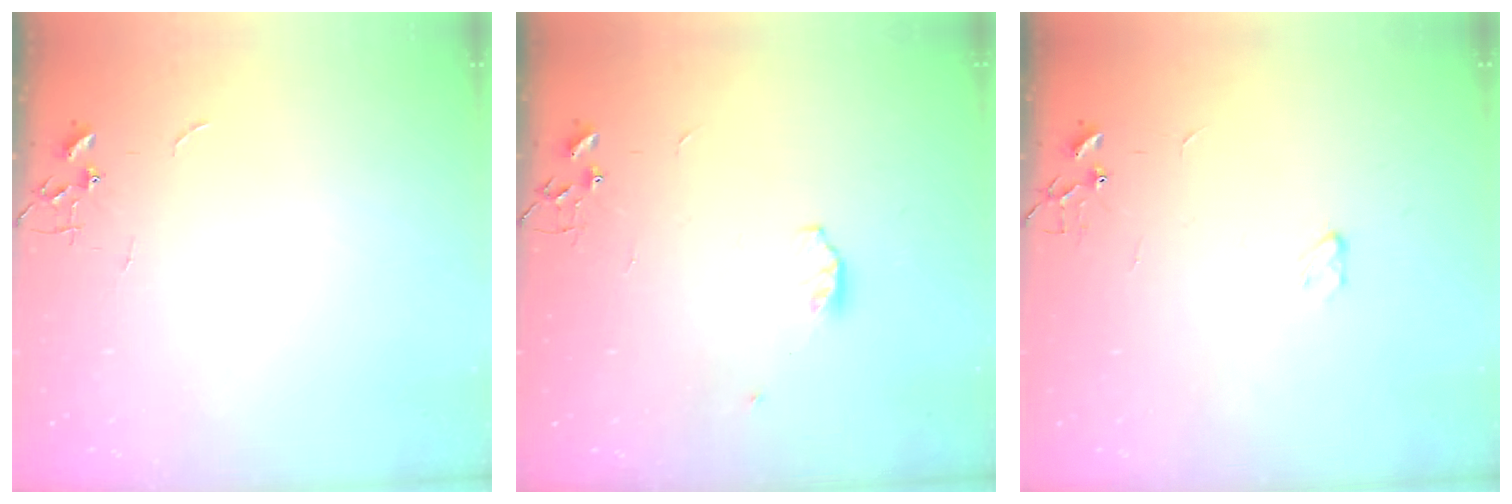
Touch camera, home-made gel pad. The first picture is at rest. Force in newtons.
{"total": 3.6, "press": 3.5, "slide": 0.8}
{"total": 2.9, "press": 2.9, "slide": 0.4}